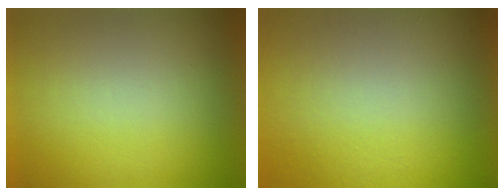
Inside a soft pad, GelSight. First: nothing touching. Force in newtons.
{"total": 5.5}